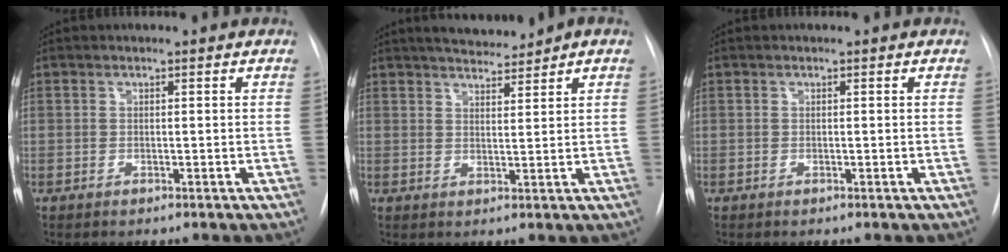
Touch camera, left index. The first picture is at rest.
{"total": 5.1, "force": [4.7, 0.4, 2.0], "torque": [-0.033, 0.005, 0.080]}
{"total": 0.0}